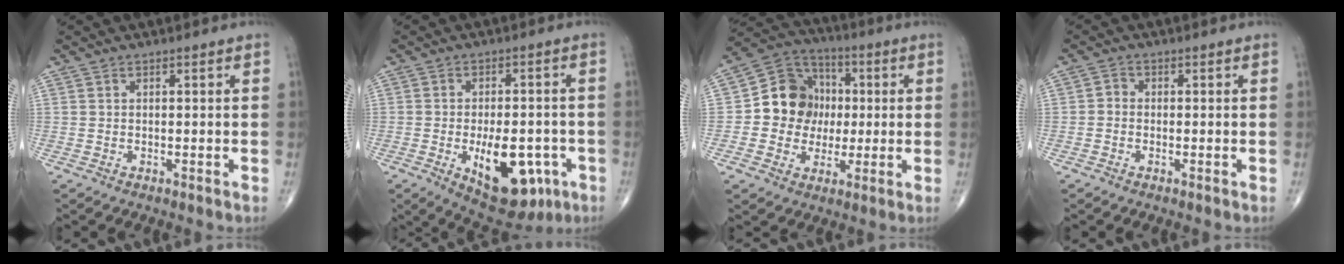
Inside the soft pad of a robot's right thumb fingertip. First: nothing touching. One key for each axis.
{"total": 14.8, "fx": -5.2, "fy": 7.6, "fz": 11.6, "tx": -0.144, "ty": 0.011, "tz": -0.058}
{"total": 12.8, "fx": 0.1, "fy": 11.5, "fz": 5.7, "tx": -0.049, "ty": 0.023, "tz": -0.003}
{"total": 1.5, "fx": -0.5, "fy": 1.2, "fz": 0.7, "tx": -0.004, "ty": 0.004, "tz": -0.015}